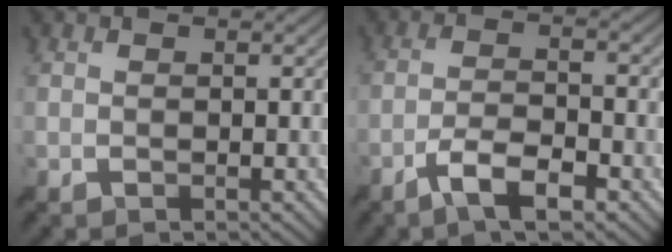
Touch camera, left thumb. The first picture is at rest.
{"total": 6.4, "force": [-4.1, 1.7, 4.6], "torque": [-0.087, 0.005, -0.077]}